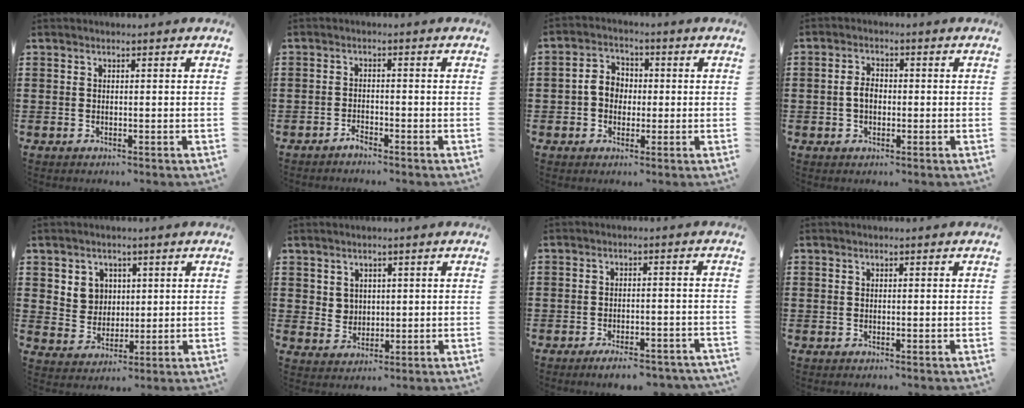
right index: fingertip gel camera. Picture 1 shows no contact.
{"total": 1.6, "force": [-1.5, 0.2, 0.2], "torque": [-0.010, 0.002, -0.031]}
{"total": 4.6, "force": [-0.5, 3.9, 2.4], "torque": [-0.056, 0.012, -0.012]}
{"total": 2.9, "force": [-0.4, 1.8, 2.2], "torque": [-0.043, 0.006, -0.009]}
{"total": 4.8, "force": [1.9, 4.4, 0.9], "torque": [-0.038, 0.012, 0.034]}
{"total": 3.0, "force": [1.7, 2.5, 0.4], "torque": [-0.018, 0.010, 0.033]}
{"total": 4.1, "force": [-3.6, 0.5, 1.9], "torque": [-0.030, 0.001, -0.067]}
{"total": 0.0}